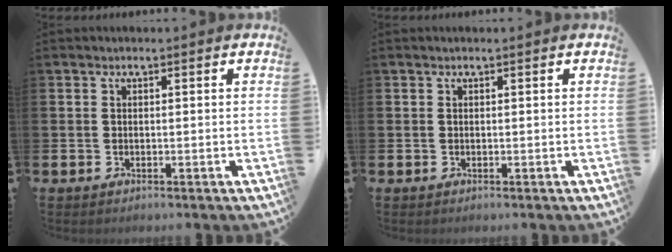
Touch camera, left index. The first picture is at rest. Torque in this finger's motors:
{"motor_torque": [0.14, -0.02, -0.01, -0.01]}